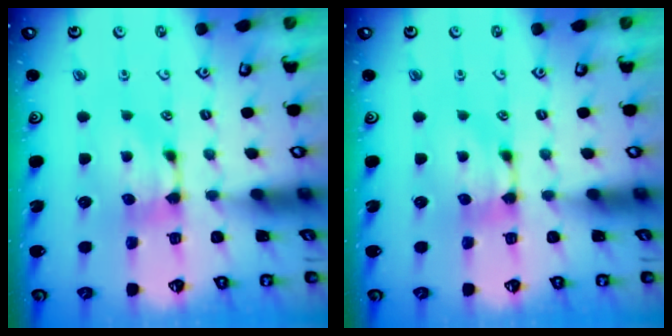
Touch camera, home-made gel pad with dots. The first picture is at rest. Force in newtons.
{"total": 0.0}